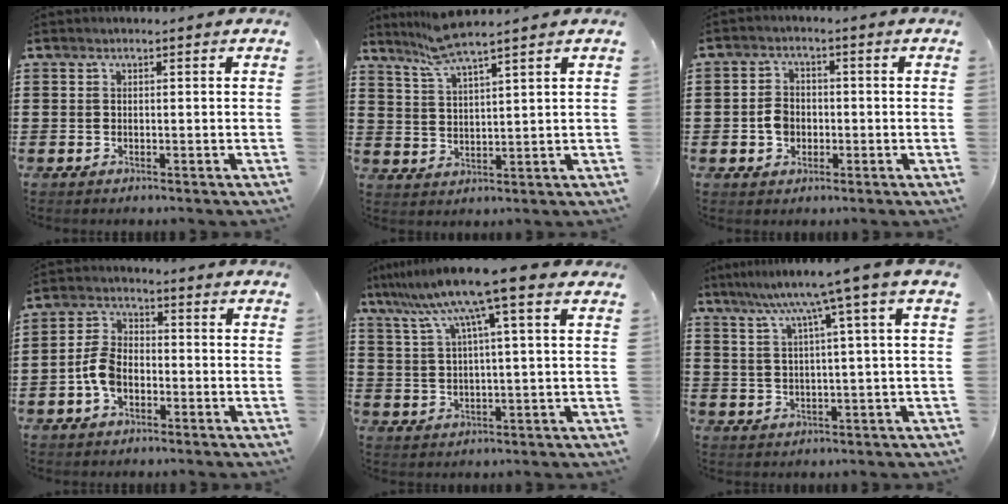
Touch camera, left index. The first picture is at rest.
{"total": 6.3, "force": [5.3, -0.1, 3.4], "torque": [-0.082, -0.012, 0.097]}
{"total": 3.6, "force": [-0.8, 2.9, 2.0], "torque": [-0.051, 0.003, -0.019]}
{"total": 5.3, "force": [-2.0, 3.3, 3.6], "torque": [-0.099, 0.001, -0.046]}
{"total": 10.4, "force": [6.7, 0.0, 7.9], "torque": [-0.172, -0.015, 0.116]}
{"total": 7.2, "force": [3.8, -0.9, 6.0], "torque": [-0.129, -0.015, 0.057]}